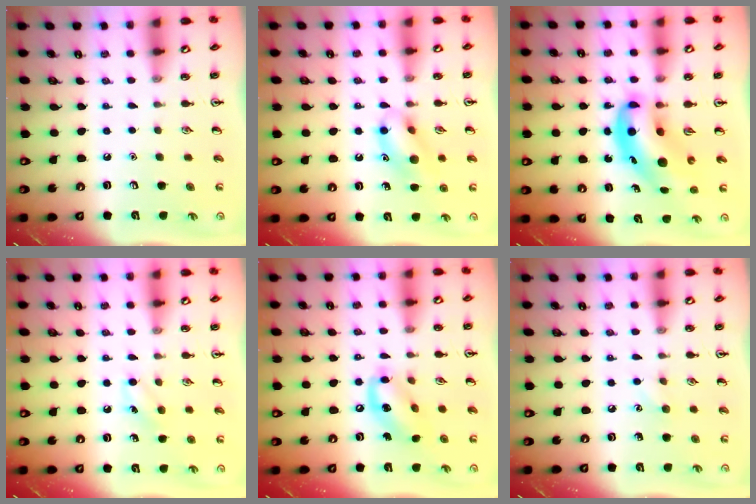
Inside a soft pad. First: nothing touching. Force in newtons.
{"total": 12.4, "press": 12.4, "slide": 0.8}
{"total": 10.6, "press": 10.1, "slide": 3.1}
{"total": 4.7, "press": 4.5, "slide": 1.5}
{"total": 11.8, "press": 11.5, "slide": 2.6}
{"total": 4.6, "press": 4.4, "slide": 1.4}